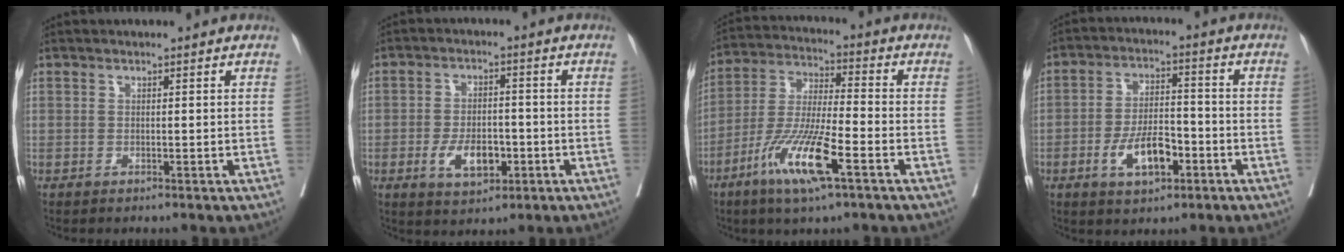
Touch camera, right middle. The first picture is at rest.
{"total": 6.6, "force": [-2.3, 3.5, 5.2], "torque": [-0.090, -0.001, -0.033]}
{"total": 12.6, "force": [-6.2, 1.3, 10.9], "torque": [-0.221, -0.020, -0.119]}
{"total": 8.1, "force": [-3.4, 3.4, 6.5], "torque": [-0.120, 0.004, -0.058]}